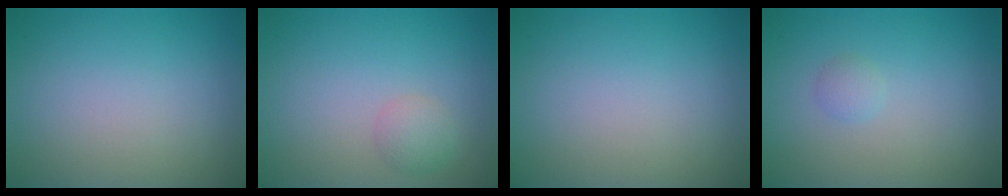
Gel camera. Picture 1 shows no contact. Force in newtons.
{"total": 1.5, "press": 1.5, "slide": 0.1}
{"total": 0.0}
{"total": 0.9, "press": 0.9, "slide": 0.0}